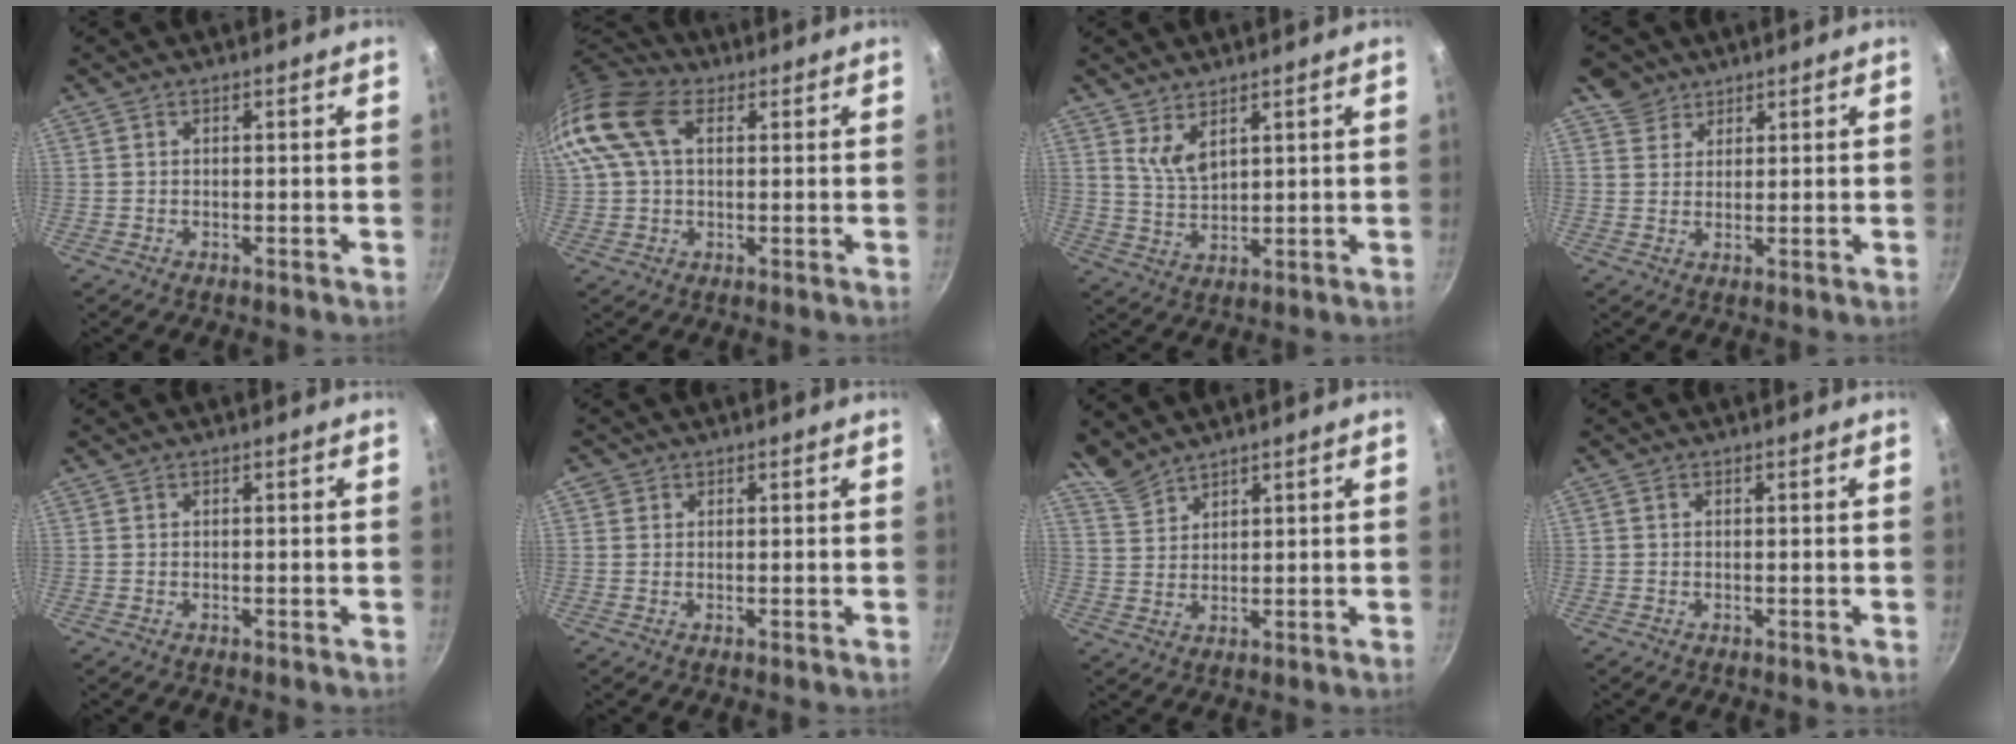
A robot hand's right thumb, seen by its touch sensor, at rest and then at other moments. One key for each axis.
{"total": 14.4, "fx": 4.1, "fy": 9.2, "fz": 10.2, "tx": -0.205, "ty": 0.028, "tz": 0.062}
{"total": 4.7, "fx": 2.8, "fy": 2.1, "fz": 3.1, "tx": -0.054, "ty": -0.028, "tz": 0.060}
{"total": 4.0, "fx": 2.7, "fy": 2.9, "fz": 0.0, "tx": 0.029, "ty": -0.004, "tz": 0.043}
{"total": 0.0}
{"total": 1.3, "fx": 0.4, "fy": 1.2, "fz": 0.2, "tx": 0.005, "ty": 0.002, "tz": 0.003}
{"total": 4.3, "fx": 4.1, "fy": 1.1, "fz": 0.7, "tx": -0.017, "ty": -0.008, "tz": 0.093}
{"total": 0.5, "fx": 0.0, "fy": 0.4, "fz": 0.3, "tx": -0.006, "ty": 0.004, "tz": 0.000}